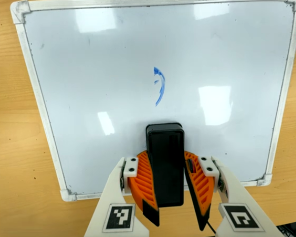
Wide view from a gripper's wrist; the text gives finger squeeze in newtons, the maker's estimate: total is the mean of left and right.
{"total": 11.6, "left": 10.7, "right": 12.6}